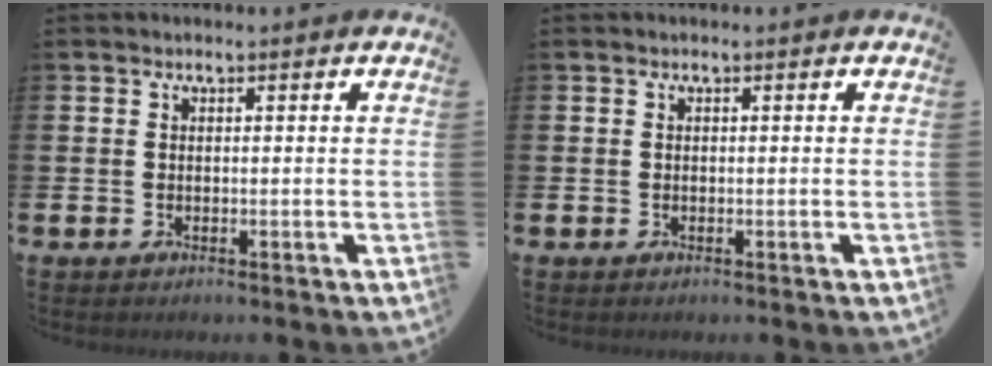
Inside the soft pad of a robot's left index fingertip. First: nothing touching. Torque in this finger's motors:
{"motor_torque": [-0.10, -0.02, -0.02, -0.01]}